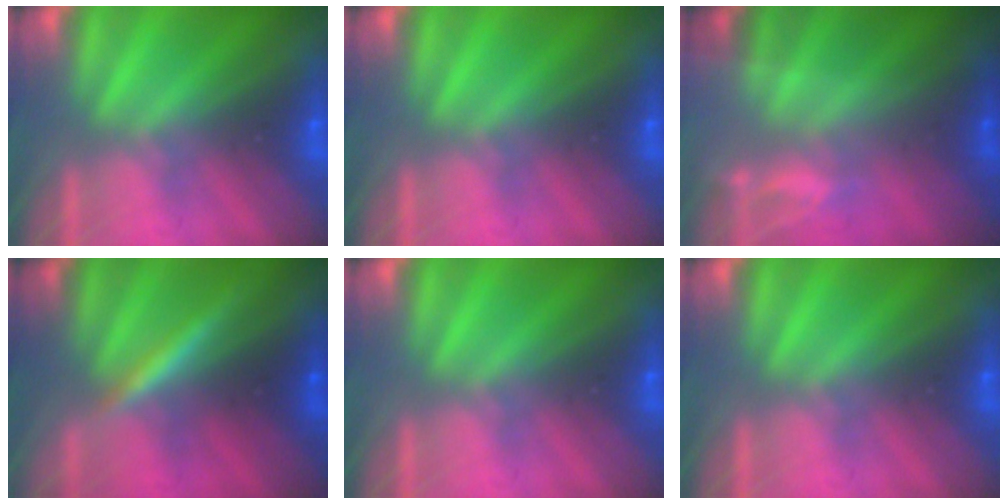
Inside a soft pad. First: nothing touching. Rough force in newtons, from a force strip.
{"total": 0.0}
{"total": 1.8}
{"total": 3.4}
{"total": 0.0}
{"total": 0.0}